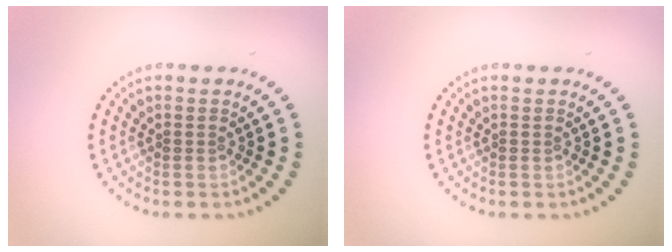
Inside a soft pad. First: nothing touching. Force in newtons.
{"total": 0.0}